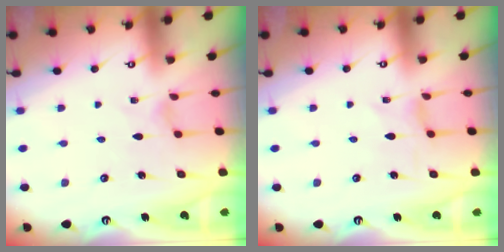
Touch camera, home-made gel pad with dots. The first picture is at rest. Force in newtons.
{"total": 0.0}